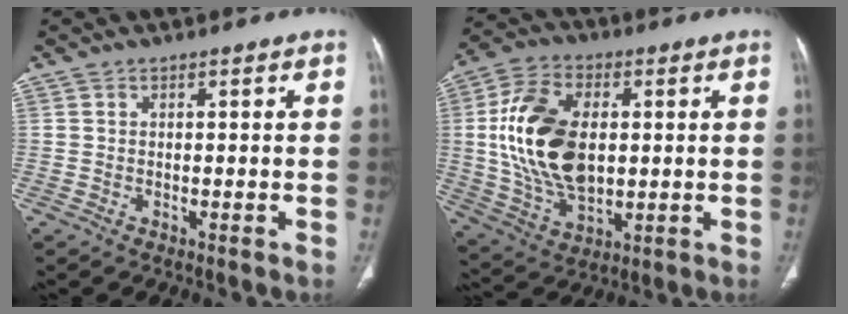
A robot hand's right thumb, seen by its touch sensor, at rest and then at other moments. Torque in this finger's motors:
{"motor_torque": [0.94, 0.99, 1.12, 0.58, 0.49]}